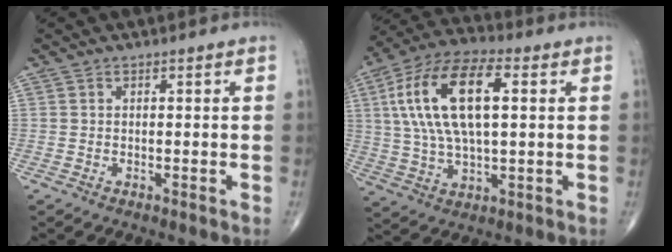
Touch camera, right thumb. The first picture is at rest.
{"total": 18.8, "force": [3.9, 8.5, 16.3], "torque": [-0.319, 0.019, 0.066]}